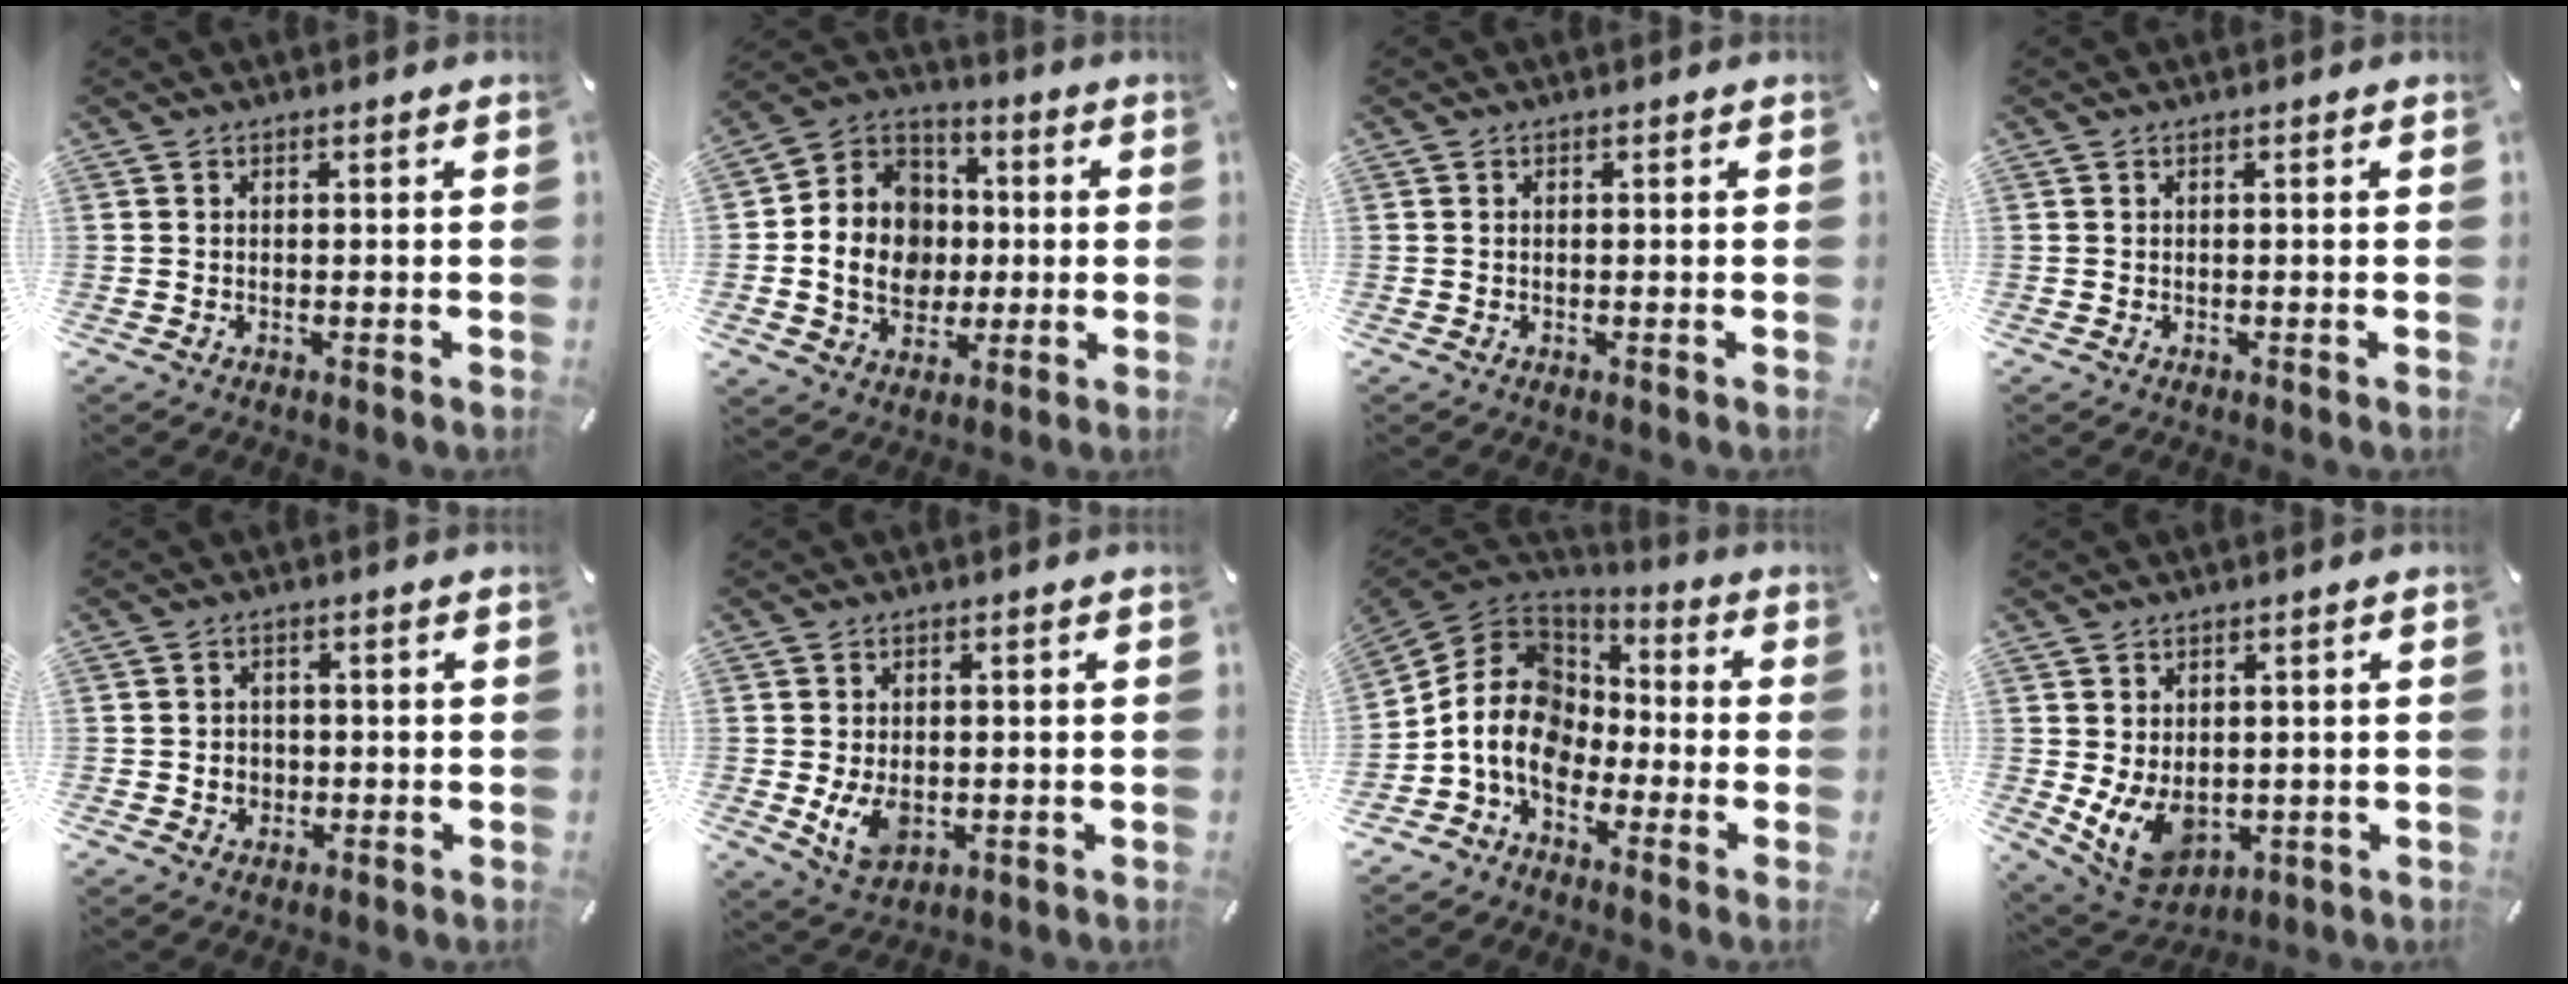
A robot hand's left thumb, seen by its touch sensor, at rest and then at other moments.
{"total": 13.8, "force": [-1.6, 12.1, 6.3], "torque": [-0.143, 0.009, -0.025]}
{"total": 0.0}
{"total": 0.0}
{"total": 3.2, "force": [-0.4, 3.1, 0.9], "torque": [-0.010, 0.001, -0.010]}
{"total": 6.8, "force": [-0.8, 5.0, 4.5], "torque": [-0.086, -0.004, -0.013]}
{"total": 13.5, "force": [-4.1, 11.0, 6.6], "torque": [-0.164, 0.026, -0.078]}
{"total": 9.3, "force": [-0.8, 7.3, 5.6], "torque": [-0.104, -0.007, -0.009]}